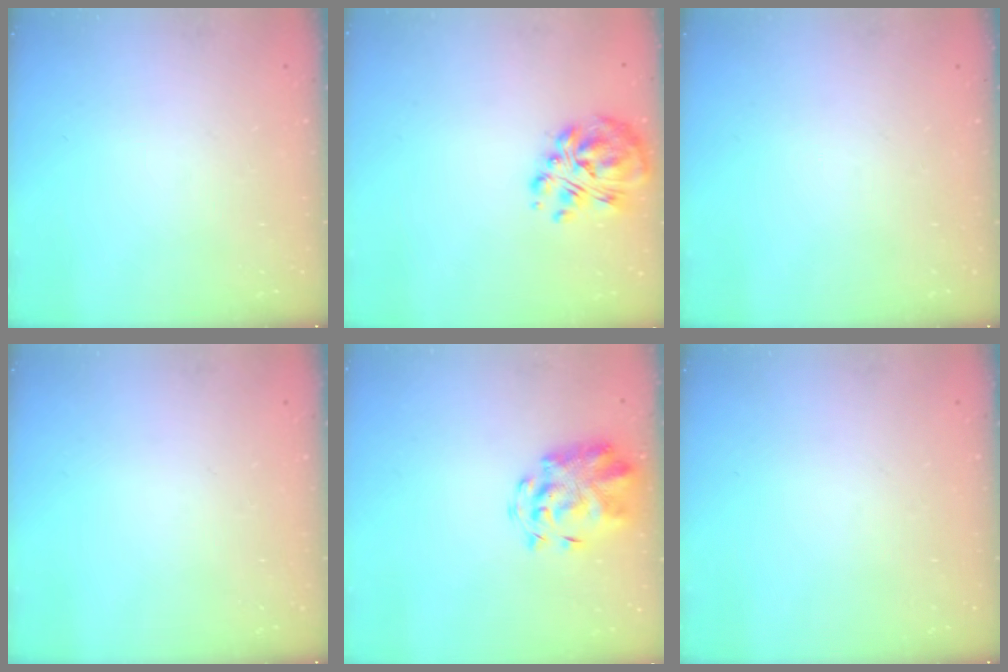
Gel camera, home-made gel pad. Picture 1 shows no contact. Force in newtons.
{"total": 9.5, "press": 9.2, "slide": 2.6}
{"total": 0.0}
{"total": 0.0}
{"total": 3.7, "press": 3.5, "slide": 1.2}
{"total": 0.0}